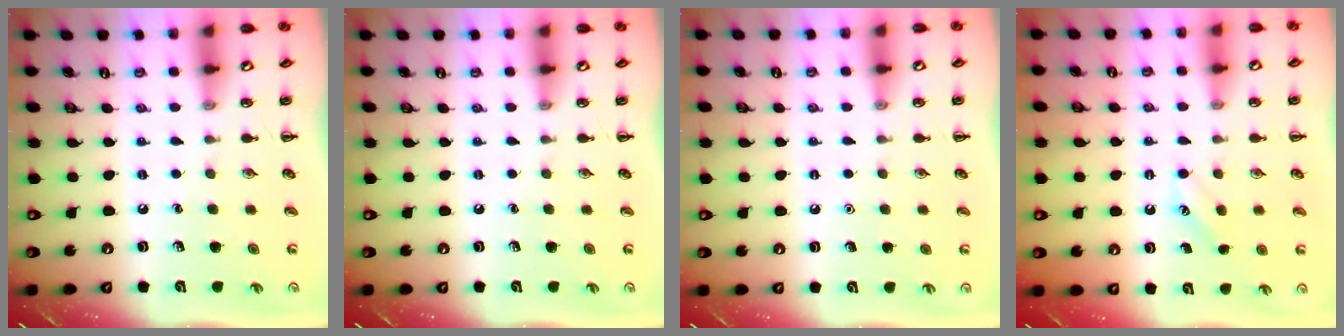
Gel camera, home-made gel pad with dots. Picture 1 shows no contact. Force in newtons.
{"total": 0.0}
{"total": 1.6, "press": 1.6, "slide": 0.1}
{"total": 3.0, "press": 2.9, "slide": 0.7}